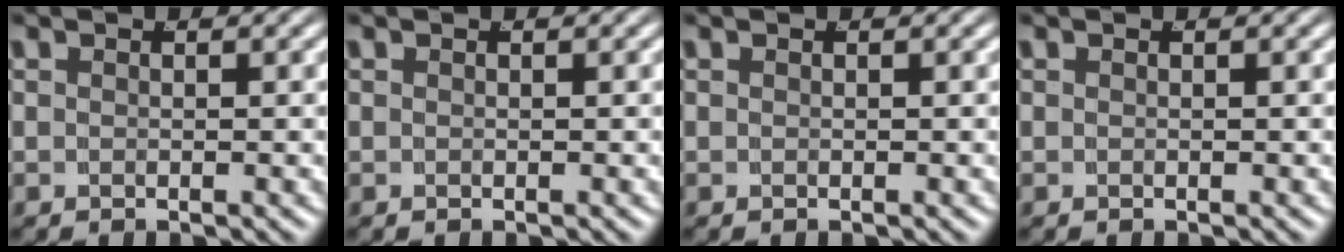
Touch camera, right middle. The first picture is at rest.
{"total": 0.0}
{"total": 0.0}
{"total": 0.0}